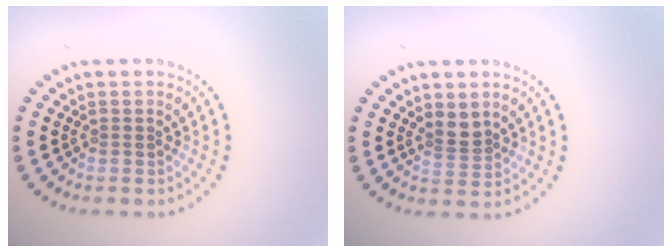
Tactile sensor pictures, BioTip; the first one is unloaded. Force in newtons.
{"total": 1.5, "press": 1.1, "slide": 1.1}